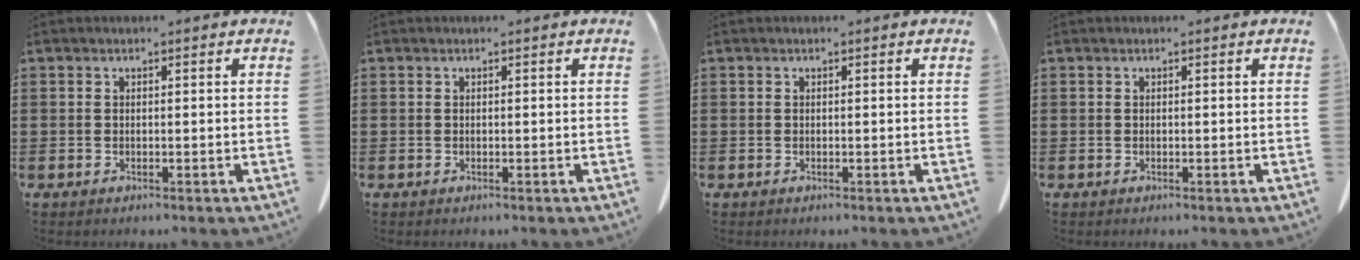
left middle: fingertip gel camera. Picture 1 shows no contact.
{"total": 0.0}
{"total": 0.0}
{"total": 0.0}